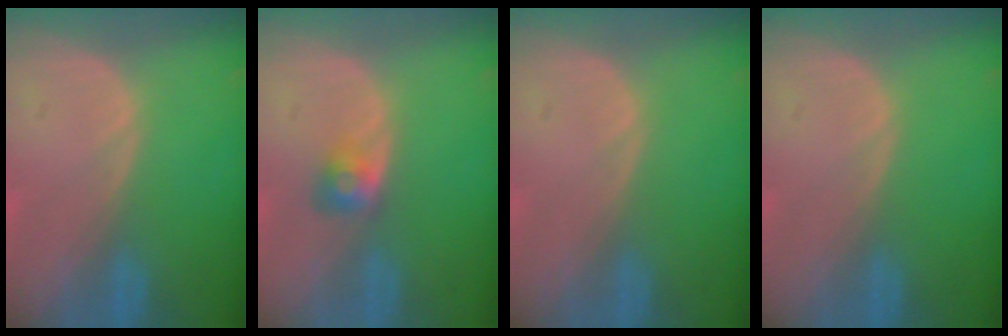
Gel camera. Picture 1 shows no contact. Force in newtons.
{"total": 2.9, "press": 2.4, "slide": 1.5}
{"total": 0.0}
{"total": 0.0}